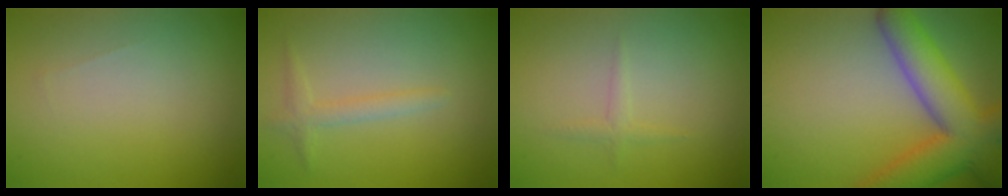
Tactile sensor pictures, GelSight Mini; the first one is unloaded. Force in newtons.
{"total": 1.6, "press": 1.6, "slide": 0.1}
{"total": 0.9, "press": 0.9, "slide": 0.0}
{"total": 8.6, "press": 8.6, "slide": 0.4}